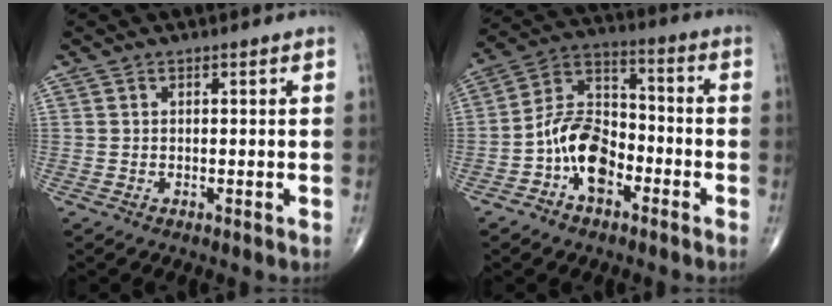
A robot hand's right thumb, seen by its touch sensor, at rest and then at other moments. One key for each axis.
{"total": 11.9, "fx": -4.8, "fy": 7.3, "fz": 8.2, "tx": -0.131, "ty": 0.046, "tz": -0.094}